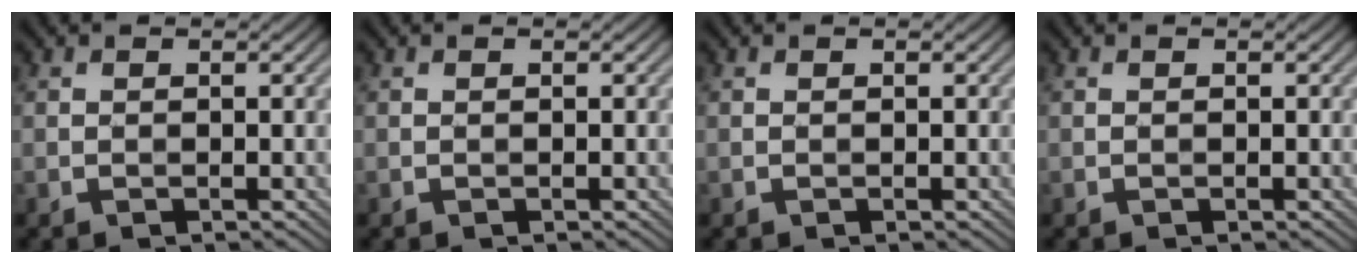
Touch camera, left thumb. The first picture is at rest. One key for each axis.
{"total": 0.0}
{"total": 0.0}
{"total": 0.0}